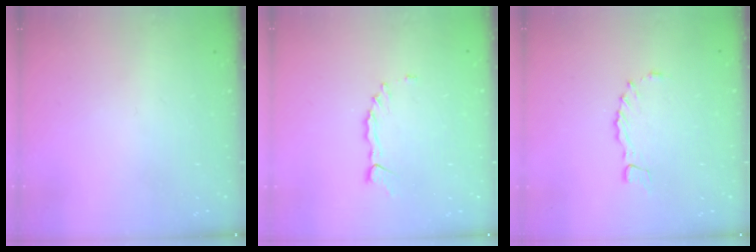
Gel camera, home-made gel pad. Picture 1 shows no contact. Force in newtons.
{"total": 1.5, "press": 1.5, "slide": 0.2}
{"total": 1.8, "press": 1.7, "slide": 0.3}